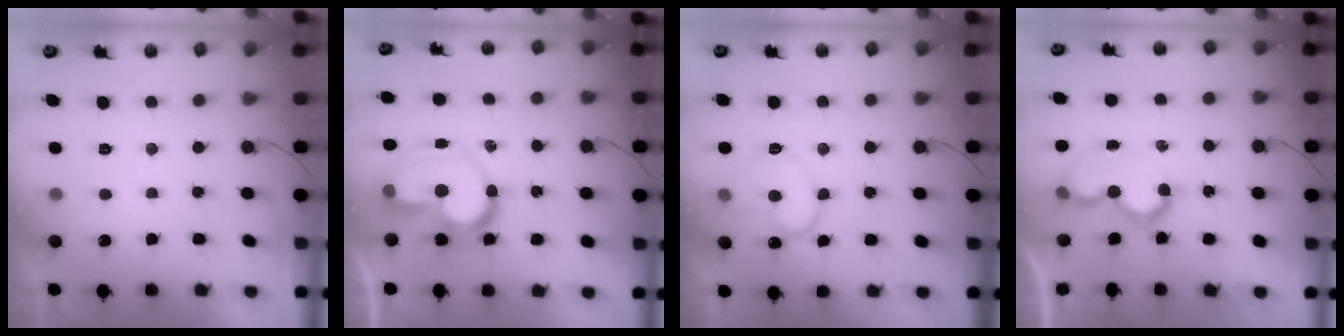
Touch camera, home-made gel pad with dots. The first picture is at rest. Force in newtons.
{"total": 18.9, "press": 18.8, "slide": 1.9}
{"total": 12.6, "press": 12.6, "slide": 0.9}
{"total": 7.8, "press": 7.8, "slide": 0.8}